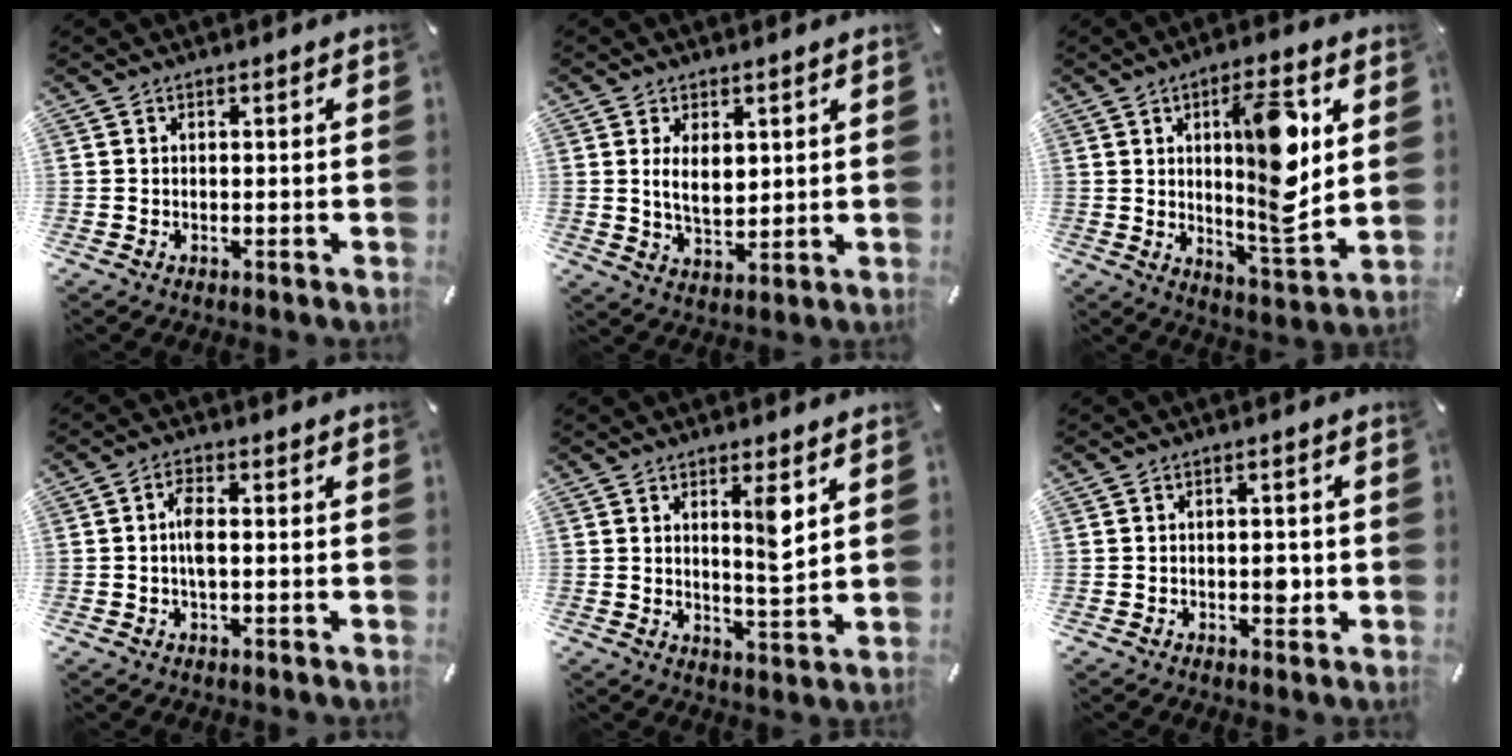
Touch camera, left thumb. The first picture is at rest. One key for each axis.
{"total": 6.2, "fx": 1.5, "fy": 3.8, "fz": 4.6, "tx": -0.086, "ty": -0.001, "tz": 0.024}
{"total": 15.4, "fx": 3.8, "fy": 4.2, "fz": 14.3, "tx": -0.214, "ty": -0.017, "tz": 0.053}
{"total": 4.1, "fx": -0.2, "fy": 1.6, "fz": 3.8, "tx": -0.079, "ty": 0.002, "tz": -0.007}
{"total": 6.4, "fx": 3.1, "fy": 1.0, "fz": 5.5, "tx": -0.084, "ty": -0.019, "tz": 0.043}
{"total": 3.1, "fx": -0.5, "fy": 1.8, "fz": 2.5, "tx": -0.028, "ty": 0.000, "tz": -0.012}